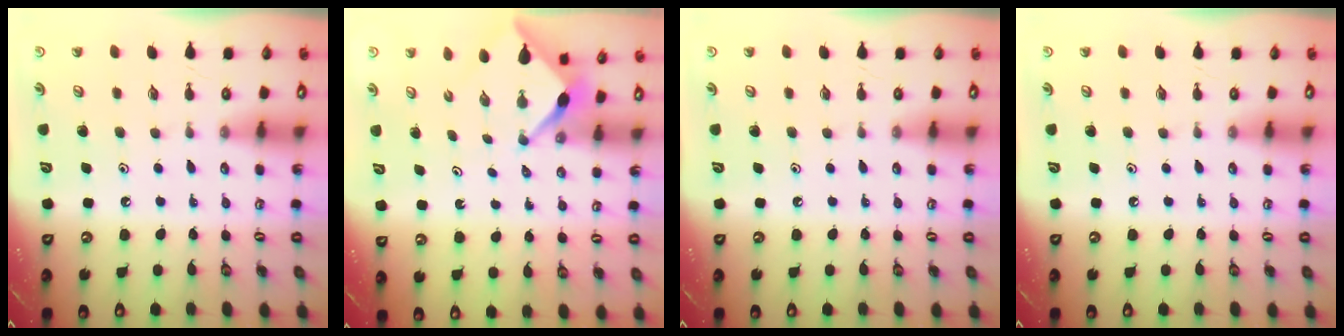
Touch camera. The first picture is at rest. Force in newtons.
{"total": 2.4, "press": 2.4, "slide": 0.3}
{"total": 0.0}
{"total": 0.0}